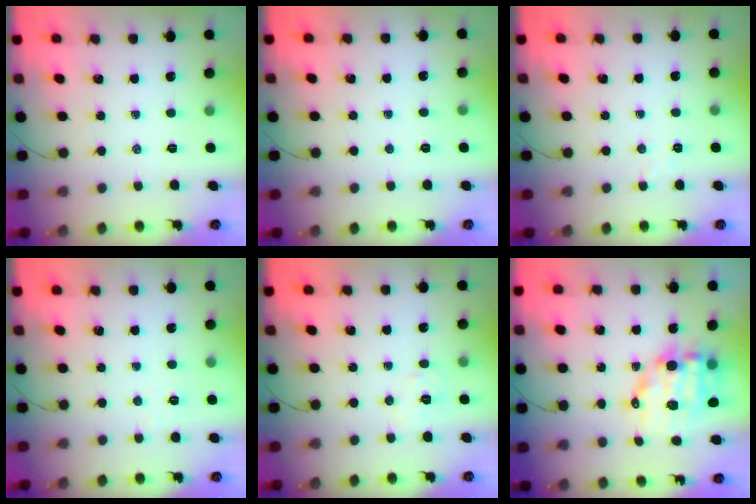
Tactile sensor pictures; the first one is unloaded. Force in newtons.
{"total": 1.8, "press": 1.7, "slide": 0.5}
{"total": 2.5, "press": 2.4, "slide": 0.7}
{"total": 2.9, "press": 2.8, "slide": 0.6}
{"total": 5.7, "press": 5.6, "slide": 1.1}
{"total": 13.0, "press": 12.7, "slide": 2.9}